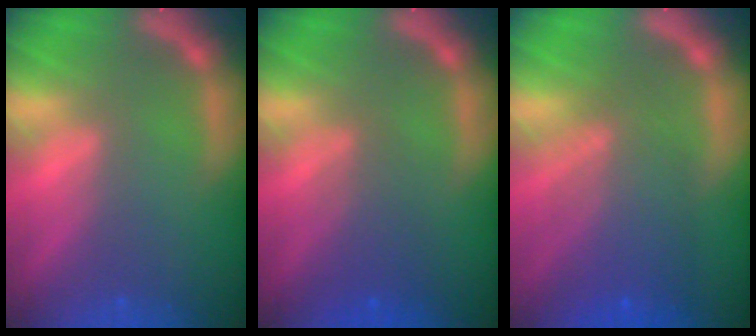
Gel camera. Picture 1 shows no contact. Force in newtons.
{"total": 3.1}
{"total": 6.6}